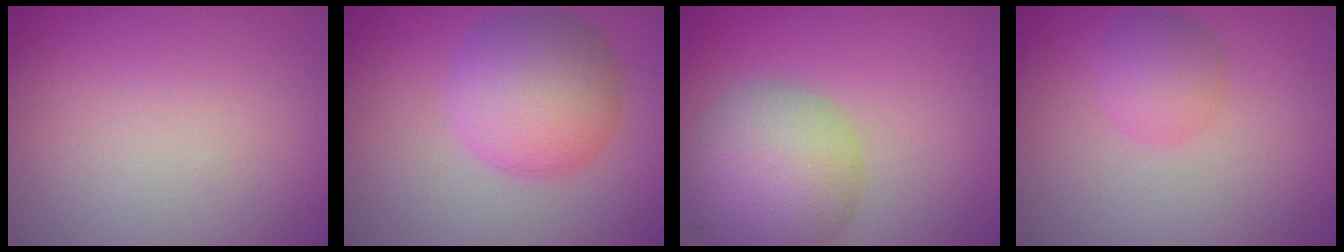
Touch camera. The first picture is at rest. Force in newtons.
{"total": 7.8, "press": 7.8, "slide": 0.1}
{"total": 8.6, "press": 8.6, "slide": 0.3}
{"total": 2.8, "press": 2.8, "slide": 0.1}